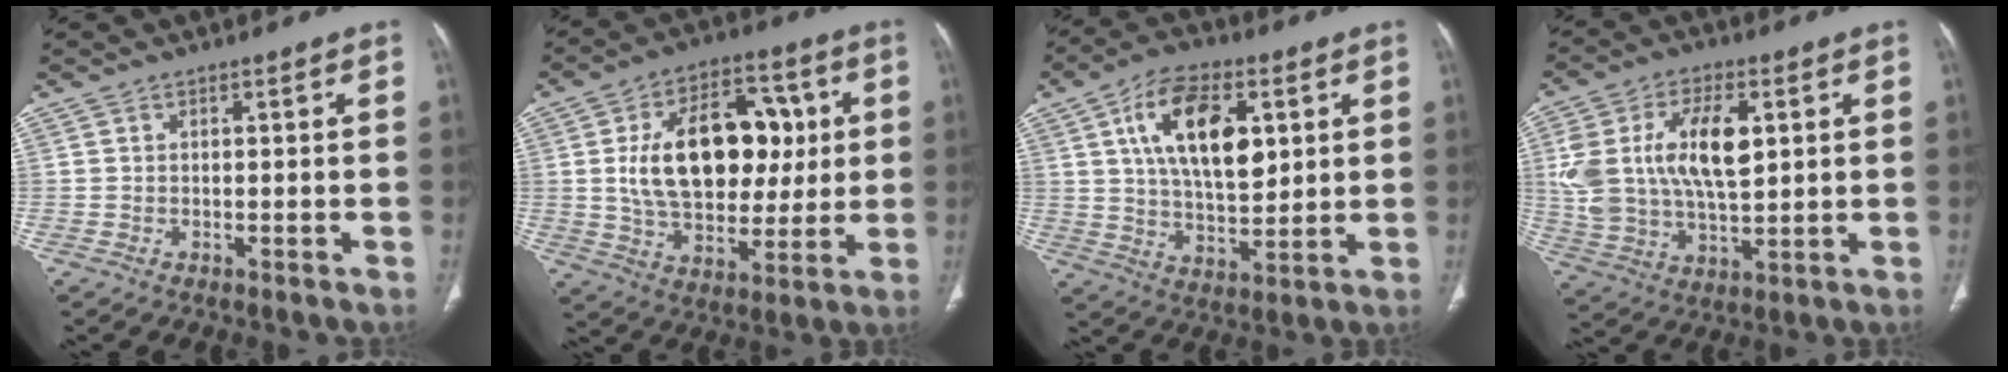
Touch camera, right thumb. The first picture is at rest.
{"total": 21.5, "force": [3.0, 13.6, 16.4], "torque": [-0.226, 0.007, 0.053]}
{"total": 16.4, "force": [5.1, 8.6, 13.1], "torque": [-0.198, -0.015, 0.091]}
{"total": 16.6, "force": [3.6, 8.6, 13.7], "torque": [-0.260, -0.002, 0.072]}